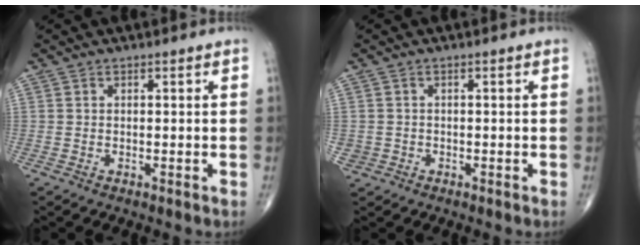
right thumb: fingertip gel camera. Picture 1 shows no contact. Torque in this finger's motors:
{"motor_torque": [0.59, 0.57, 0.30, -0.15, 0.03]}